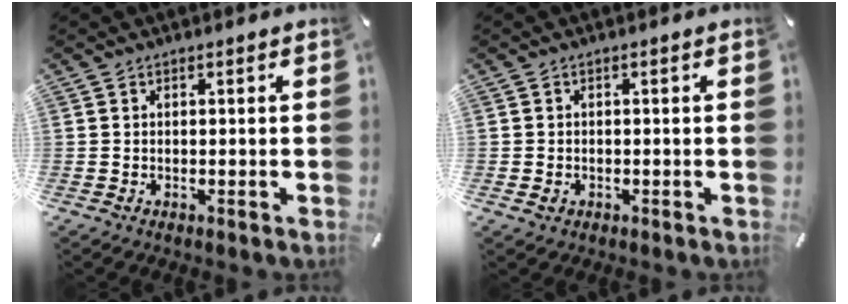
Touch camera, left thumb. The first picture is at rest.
{"total": 1.3, "force": [-0.4, 1.1, 0.5], "torque": [-0.008, 0.004, -0.009]}